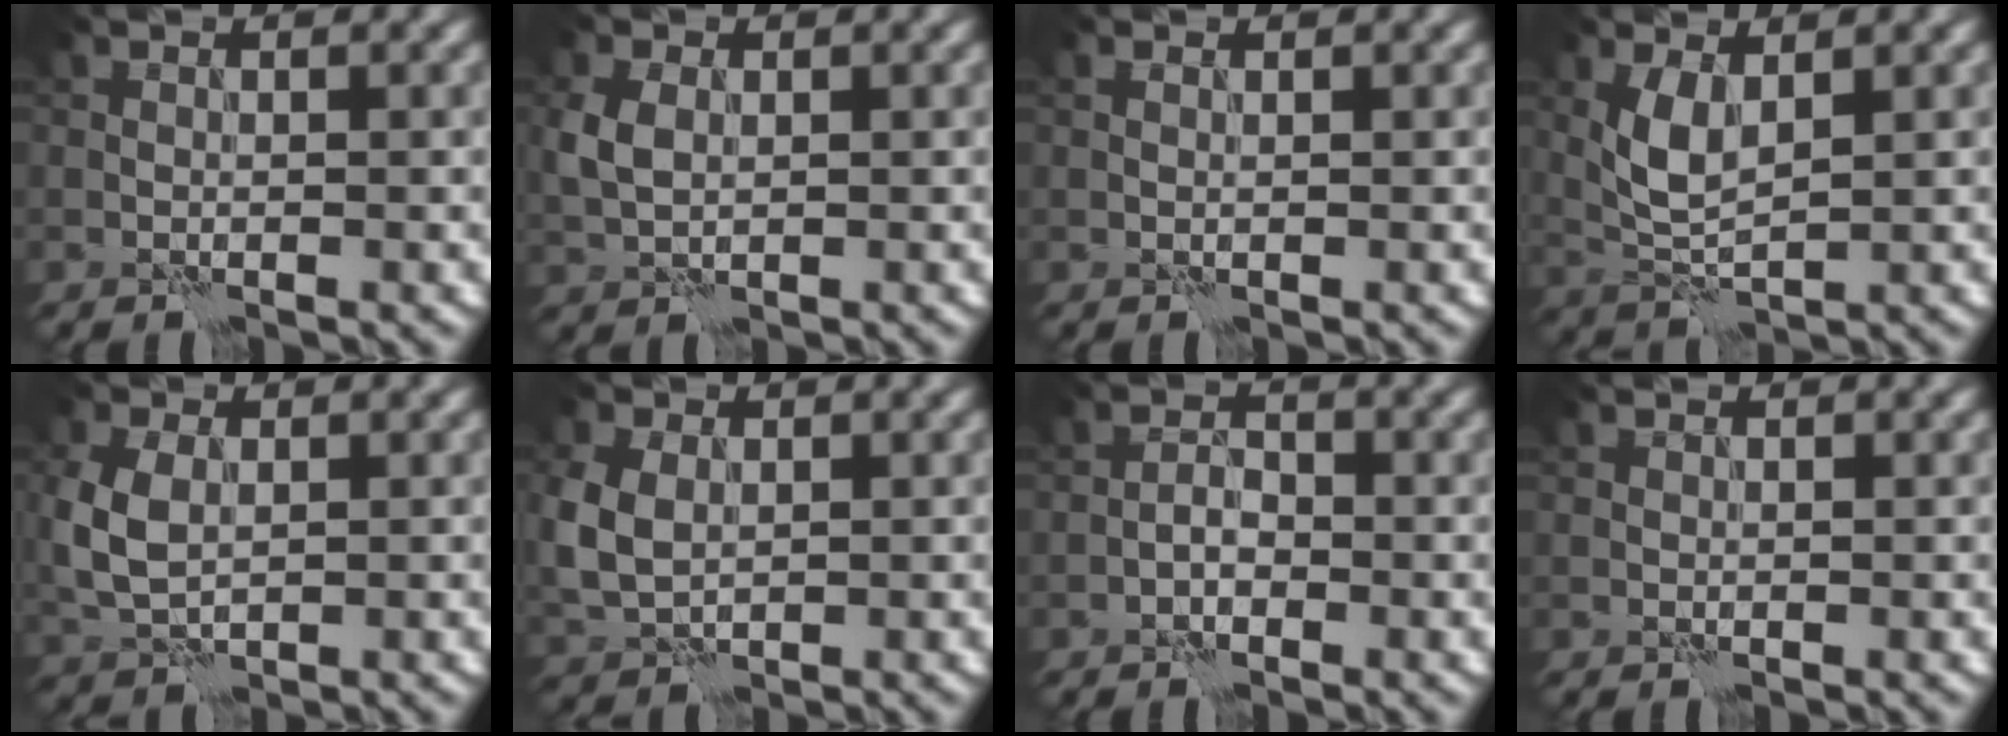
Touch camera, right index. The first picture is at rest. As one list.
[{"total": 2.8, "force": [0.4, 2.0, 1.9], "torque": [-0.049, 0.006, 0.005]}, {"total": 0.5, "force": [0.3, 0.3, 0.3], "torque": [-0.006, 0.002, 0.004]}, {"total": 3.3, "force": [1.1, 1.4, 2.8], "torque": [-0.067, -0.001, 0.025]}, {"total": 4.4, "force": [0.2, 3.0, 3.2], "torque": [-0.085, 0.003, 0.005]}, {"total": 4.6, "force": [0.2, 3.5, 3.0], "torque": [-0.085, 0.000, 0.007]}, {"total": 1.5, "force": [-0.8, 0.7, 1.0], "torque": [-0.014, 0.008, -0.020]}, {"total": 0.0}]